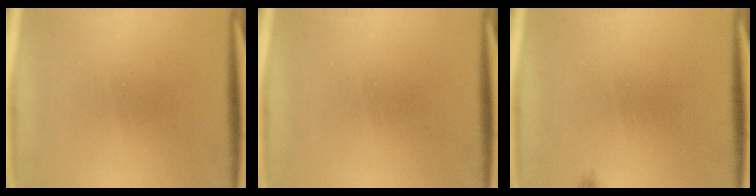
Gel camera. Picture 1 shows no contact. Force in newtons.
{"total": 0.0}
{"total": 0.6}